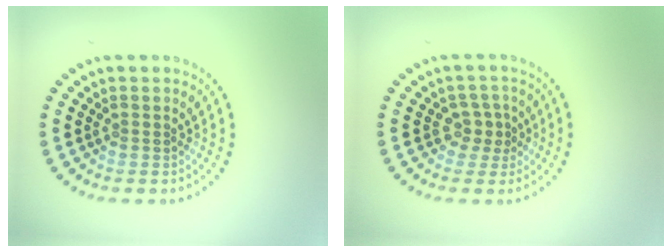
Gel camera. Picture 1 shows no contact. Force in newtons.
{"total": 1.7, "press": 1.5, "slide": 0.9}